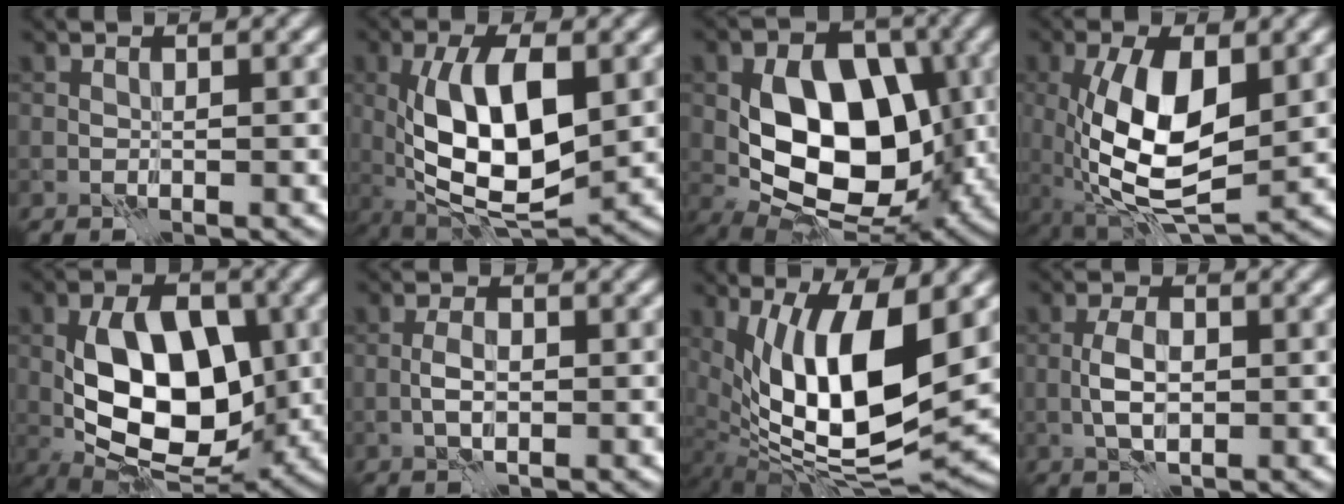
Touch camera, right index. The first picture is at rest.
{"total": 10.5, "force": [0.1, 4.3, 9.5], "torque": [-0.169, -0.002, 0.001]}
{"total": 10.7, "force": [-0.3, 7.1, 8.0], "torque": [-0.131, -0.011, -0.006]}
{"total": 10.0, "force": [-0.4, 4.6, 8.9], "torque": [-0.180, -0.008, -0.004]}
{"total": 10.6, "force": [-0.7, 6.3, 8.6], "torque": [-0.137, -0.001, -0.013]}
{"total": 2.2, "force": [-0.8, 1.0, 1.8], "torque": [-0.031, 0.002, -0.014]}
{"total": 12.4, "force": [1.6, 4.6, 11.4], "torque": [-0.186, -0.011, 0.026]}
{"total": 3.1, "force": [-0.7, 1.6, 2.6], "torque": [-0.050, 0.001, -0.013]}